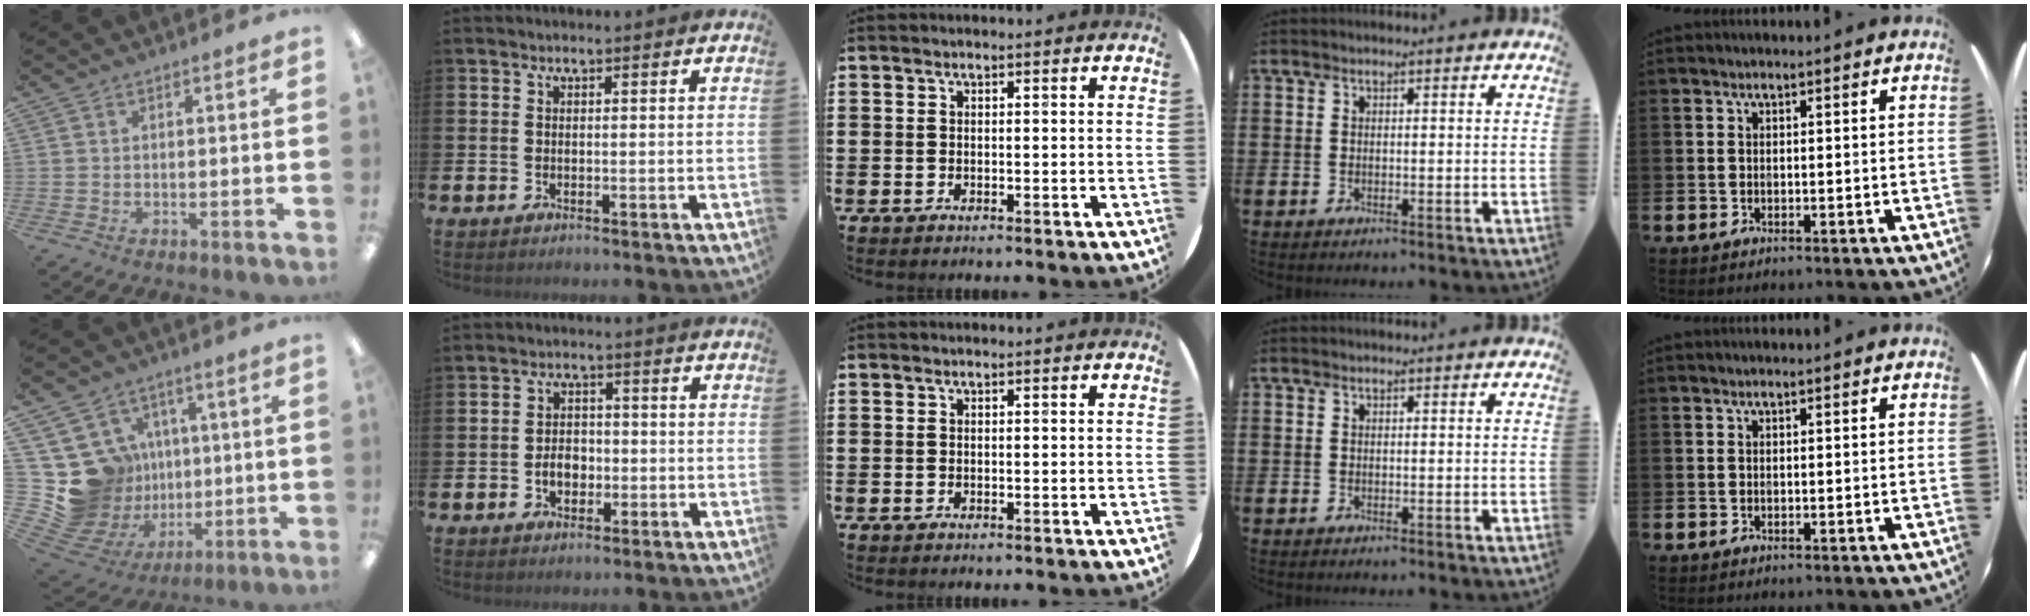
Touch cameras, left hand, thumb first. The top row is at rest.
{"thumb": {"total": 17.1, "force": [2.6, 16.5, 3.7], "torque": [-0.086, -0.030, 0.100]}, "index": {"total": 3.4, "force": [-1.0, 2.5, 2.1], "torque": [-0.022, -0.004, -0.025]}}